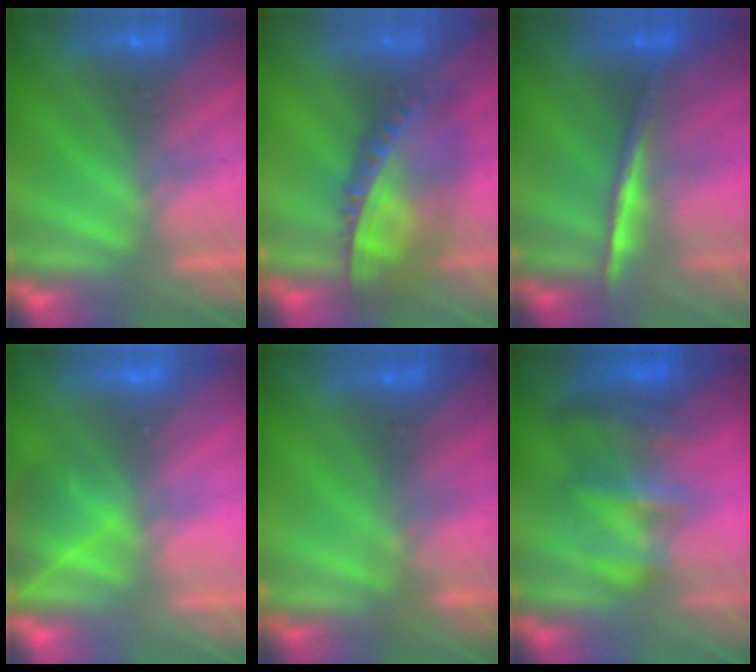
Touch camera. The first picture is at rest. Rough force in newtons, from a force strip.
{"total": 11.8}
{"total": 1.5}
{"total": 2.8}
{"total": 7.9}
{"total": 5.0}